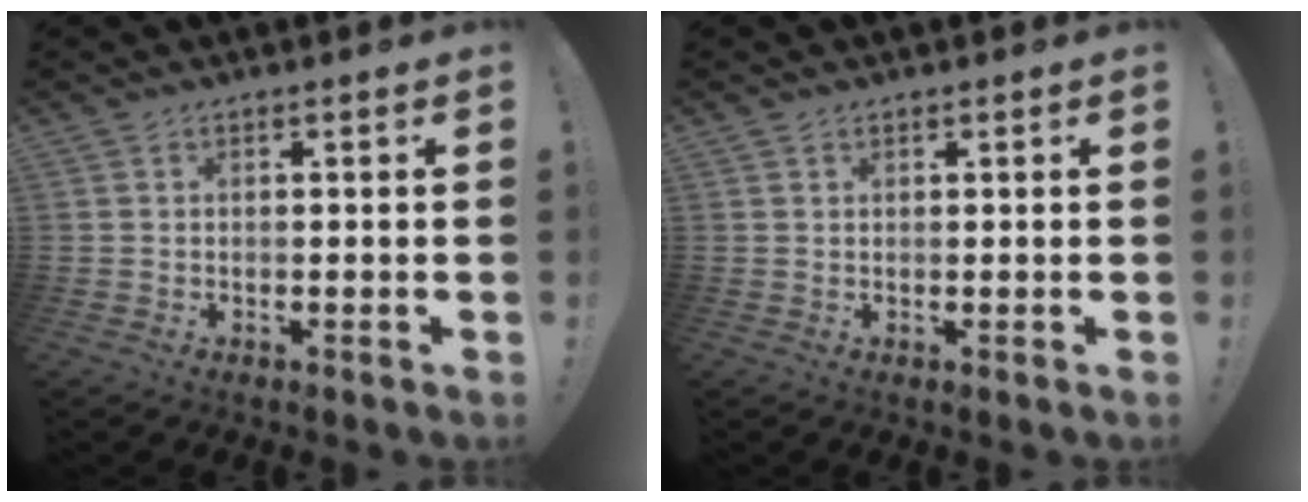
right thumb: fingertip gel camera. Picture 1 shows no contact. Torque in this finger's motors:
{"motor_torque": [-0.10, -0.32, -0.17, 0.32, 0.04]}